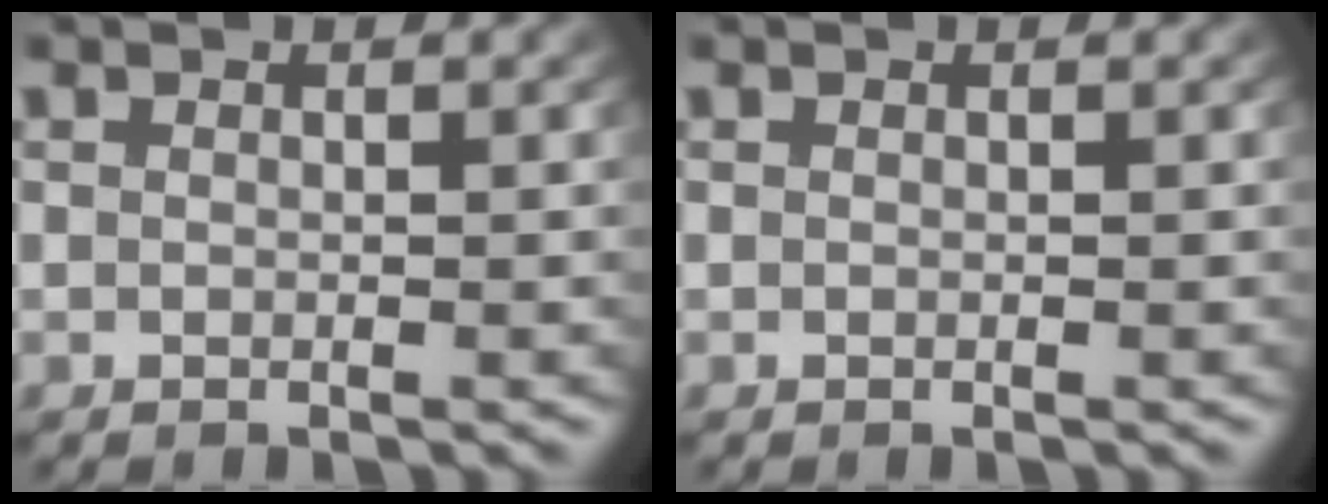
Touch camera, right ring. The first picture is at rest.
{"total": 0.0}